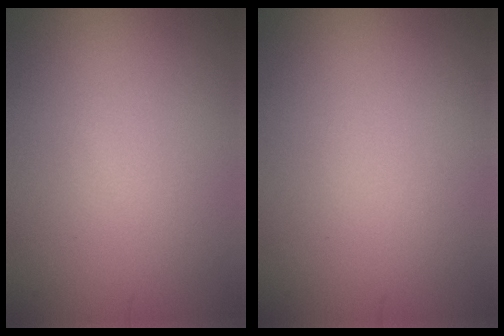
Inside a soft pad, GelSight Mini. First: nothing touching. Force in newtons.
{"total": 0.0}